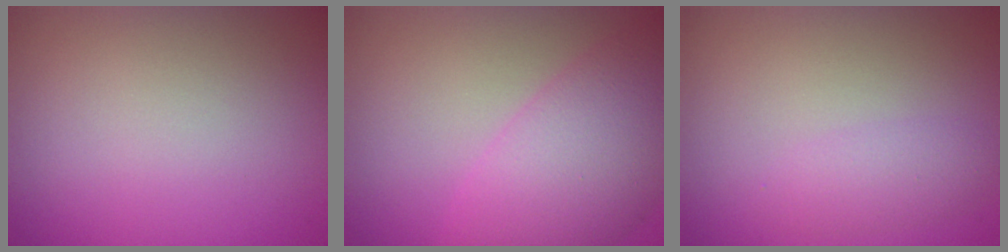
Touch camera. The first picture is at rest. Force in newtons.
{"total": 5.5, "press": 5.5, "slide": 0.4}
{"total": 1.8, "press": 1.8, "slide": 0.1}